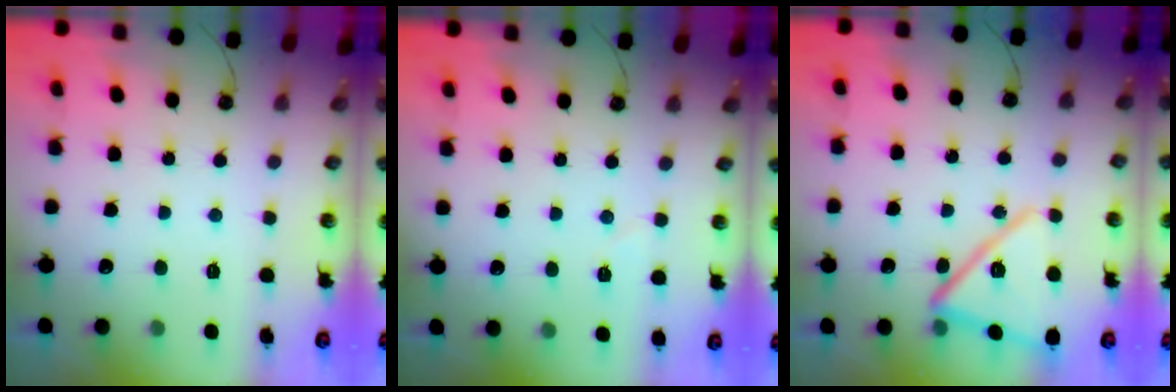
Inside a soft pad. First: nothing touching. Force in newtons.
{"total": 3.0, "press": 2.8, "slide": 1.0}
{"total": 16.5, "press": 16.5, "slide": 1.2}